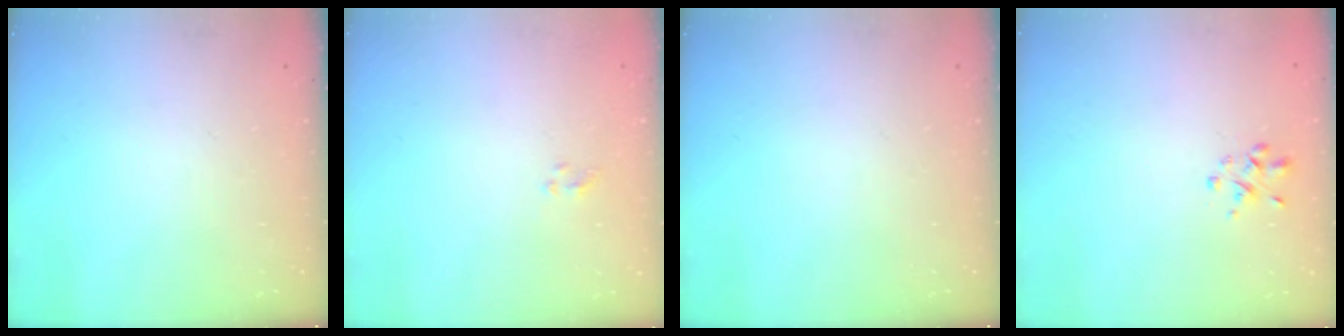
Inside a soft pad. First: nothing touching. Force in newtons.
{"total": 1.2, "press": 1.0, "slide": 0.6}
{"total": 0.0}
{"total": 1.8, "press": 1.8, "slide": 0.5}